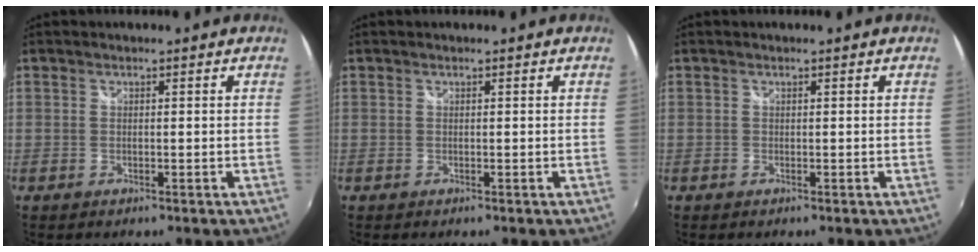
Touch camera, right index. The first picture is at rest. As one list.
[{"total": 0.0}, {"total": 0.0}]